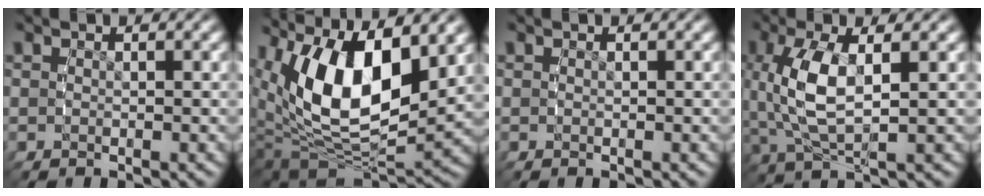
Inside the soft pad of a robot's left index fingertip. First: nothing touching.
{"total": 12.6, "force": [1.5, 7.4, 10.1], "torque": [-0.206, -0.040, 0.052]}
{"total": 0.0}
{"total": 5.6, "force": [1.4, 2.0, 5.0], "torque": [-0.126, -0.006, 0.035]}